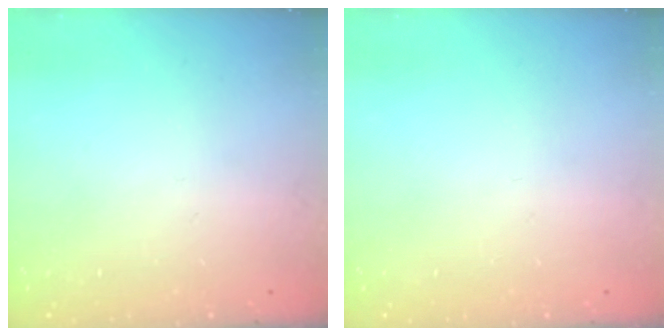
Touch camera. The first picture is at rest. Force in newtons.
{"total": 0.0}